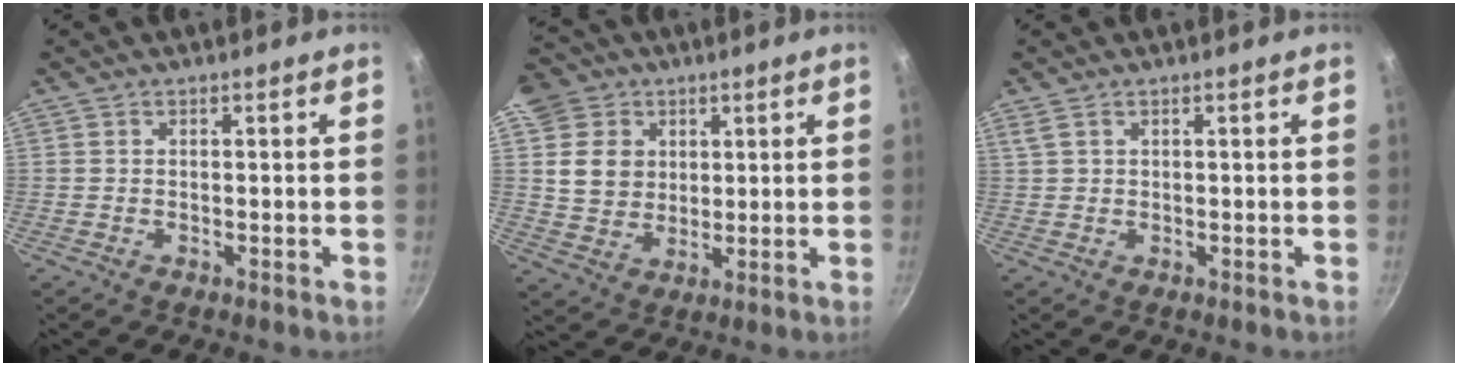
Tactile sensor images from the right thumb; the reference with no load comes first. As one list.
[{"total": 11.1, "force": [3.6, 9.7, 4.1], "torque": [-0.042, -0.005, 0.067]}, {"total": 1.4, "force": [0.9, 0.6, 0.8], "torque": [-0.018, 0.003, 0.022]}]